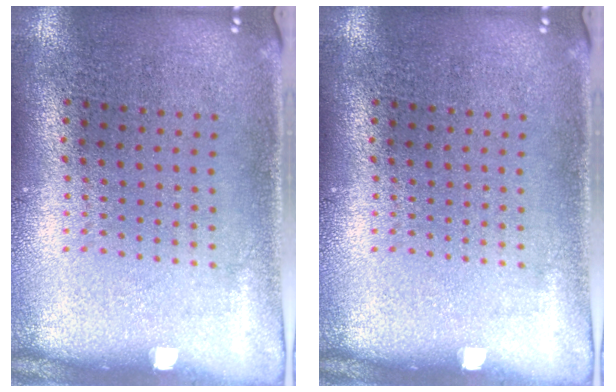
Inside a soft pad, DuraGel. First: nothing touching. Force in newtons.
{"total": 0.0}